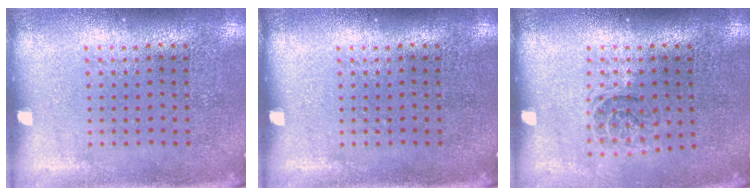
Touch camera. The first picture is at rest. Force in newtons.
{"total": 0.0}
{"total": 1.2, "press": 1.0, "slide": 0.6}